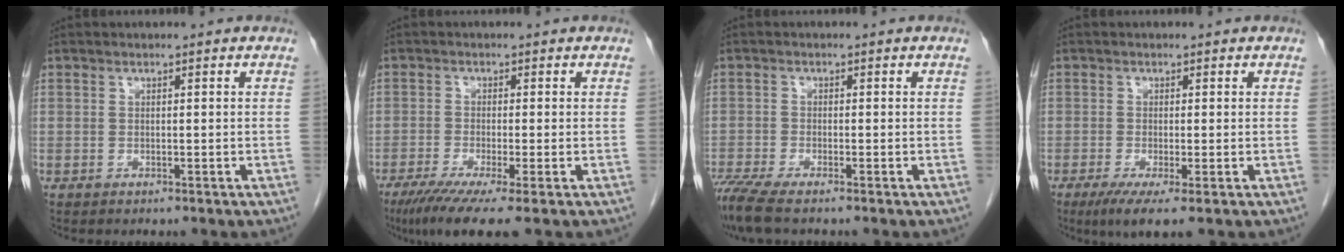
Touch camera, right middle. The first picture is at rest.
{"total": 7.4, "force": [-4.8, 0.0, 5.7], "torque": [-0.088, -0.019, -0.080]}
{"total": 4.7, "force": [-3.8, 0.1, 2.7], "torque": [-0.055, -0.015, -0.074]}
{"total": 4.7, "force": [-2.4, 0.4, 4.0], "torque": [-0.065, -0.015, -0.038]}